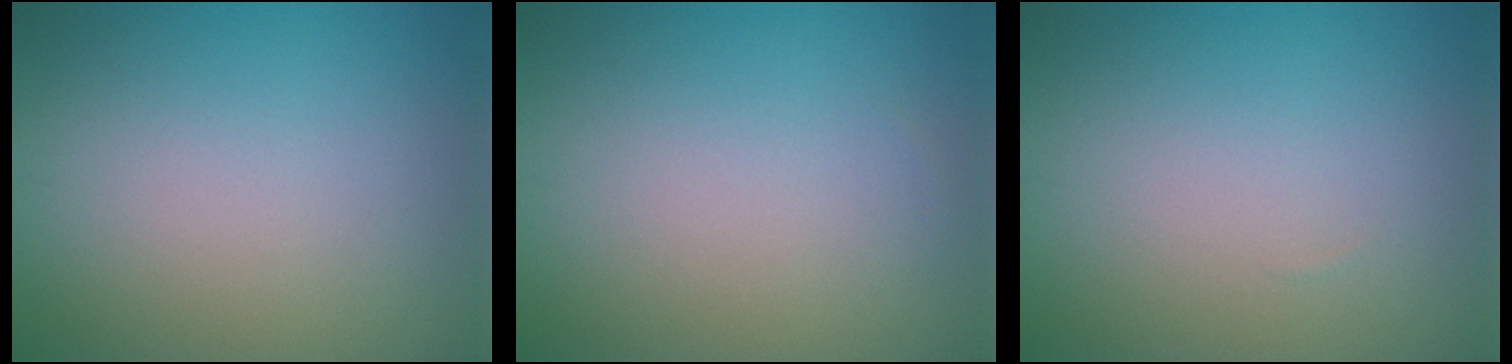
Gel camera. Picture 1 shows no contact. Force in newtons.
{"total": 0.0}
{"total": 0.0}